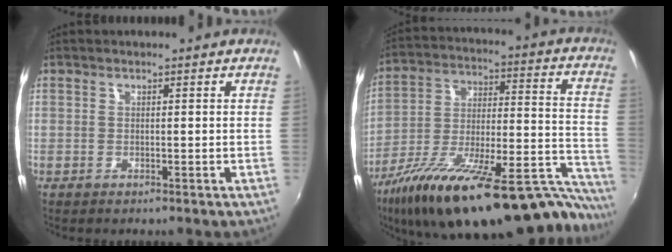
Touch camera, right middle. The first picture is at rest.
{"total": 33.2, "force": [-24.6, 8.9, 20.5], "torque": [-0.283, -0.025, -0.362]}